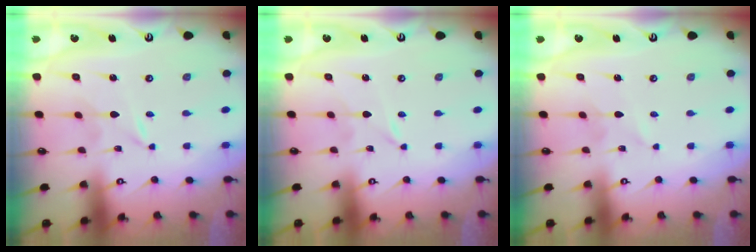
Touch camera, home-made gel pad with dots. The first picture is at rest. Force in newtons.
{"total": 0.0}
{"total": 1.2, "press": 1.1, "slide": 0.2}